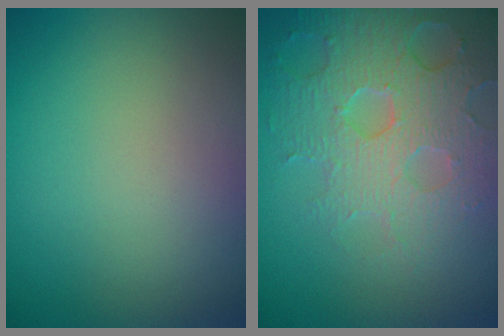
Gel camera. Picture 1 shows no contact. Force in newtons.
{"total": 6.1, "press": 5.1, "slide": 3.4}